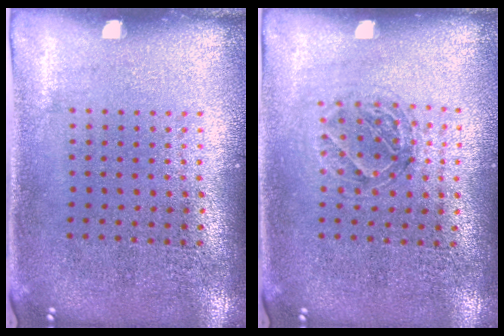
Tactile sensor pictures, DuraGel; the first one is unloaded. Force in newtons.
{"total": 1.2, "press": 1.1, "slide": 0.5}